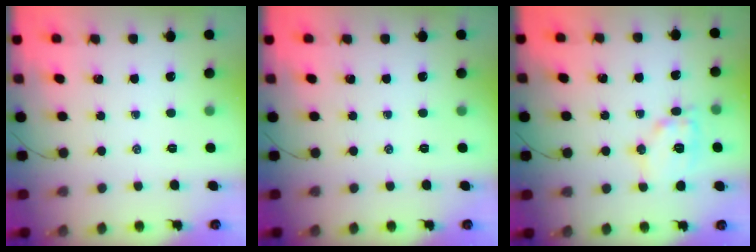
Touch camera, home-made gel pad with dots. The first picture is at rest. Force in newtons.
{"total": 0.0}
{"total": 10.8, "press": 10.7, "slide": 0.5}